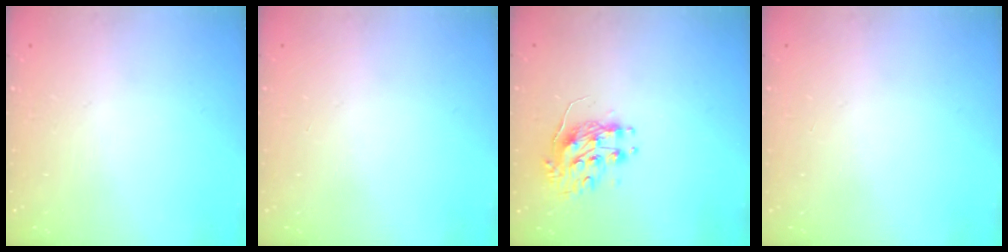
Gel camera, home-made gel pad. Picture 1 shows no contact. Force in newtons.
{"total": 0.0}
{"total": 9.2, "press": 9.2, "slide": 0.7}
{"total": 0.0}